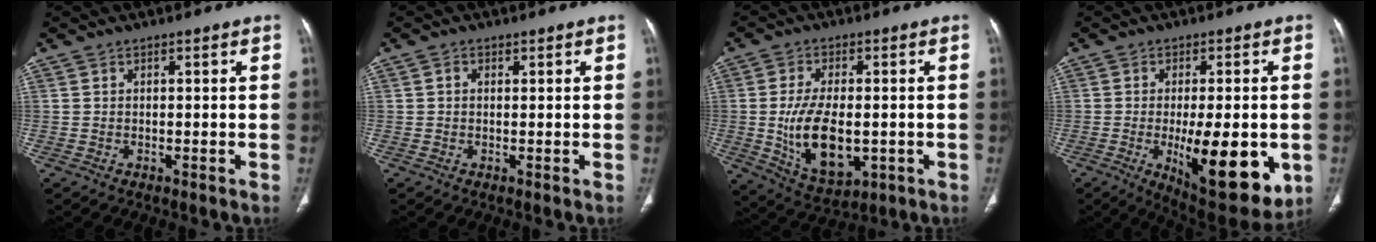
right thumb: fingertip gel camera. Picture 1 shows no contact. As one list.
[{"total": 0.9, "force": [0.2, 0.7, 0.5], "torque": [-0.009, 0.003, 0.003]}, {"total": 13.0, "force": [-1.7, 7.0, 10.8], "torque": [-0.188, -0.011, -0.012]}, {"total": 18.3, "force": [-4.1, 6.9, 16.5], "torque": [-0.205, -0.023, -0.039]}]